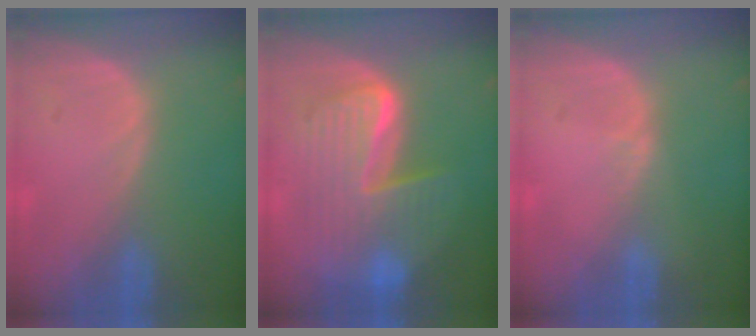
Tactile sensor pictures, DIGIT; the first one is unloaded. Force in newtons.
{"total": 10.2, "press": 10.2, "slide": 0.9}
{"total": 0.6, "press": 0.6, "slide": 0.2}